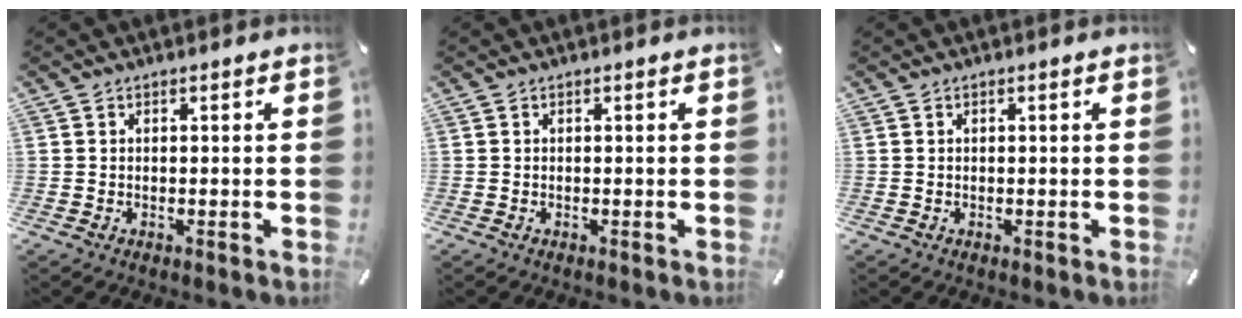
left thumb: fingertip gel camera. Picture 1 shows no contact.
{"total": 0.0}
{"total": 0.0}